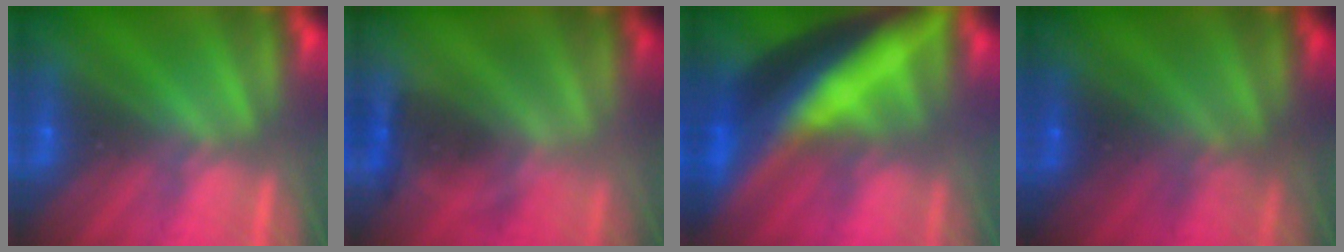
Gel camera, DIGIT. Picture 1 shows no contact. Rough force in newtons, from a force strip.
{"total": 2.3}
{"total": 5.9}
{"total": 1.8}